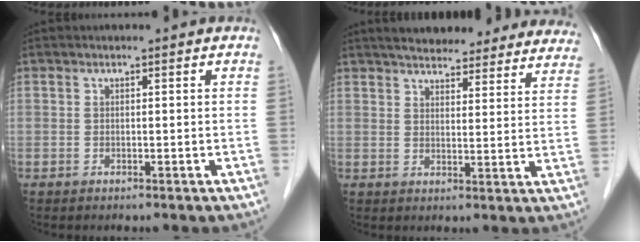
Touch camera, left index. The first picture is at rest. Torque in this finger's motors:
{"motor_torque": [0.10, -0.11, 0.03, 0.08]}